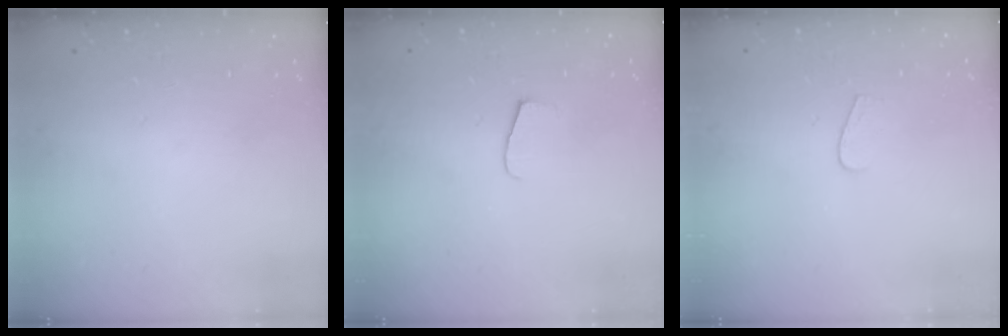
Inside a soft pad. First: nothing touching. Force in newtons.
{"total": 5.3, "press": 5.2, "slide": 0.4}
{"total": 3.3, "press": 3.3, "slide": 0.2}